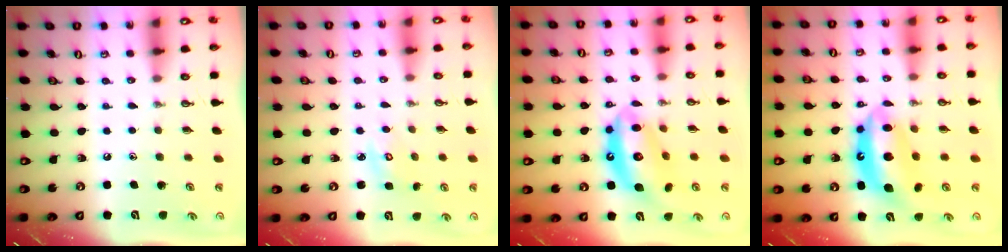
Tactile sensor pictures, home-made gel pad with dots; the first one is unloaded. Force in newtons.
{"total": 2.7, "press": 2.7, "slide": 0.0}
{"total": 14.6, "press": 14.6, "slide": 1.2}
{"total": 13.2, "press": 13.0, "slide": 1.9}